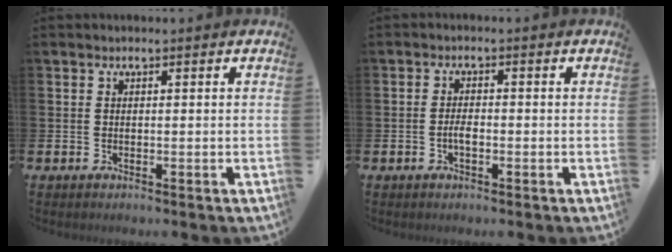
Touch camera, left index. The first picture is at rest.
{"total": 1.9, "force": [-0.6, 0.8, 1.6], "torque": [-0.029, 0.001, -0.013]}